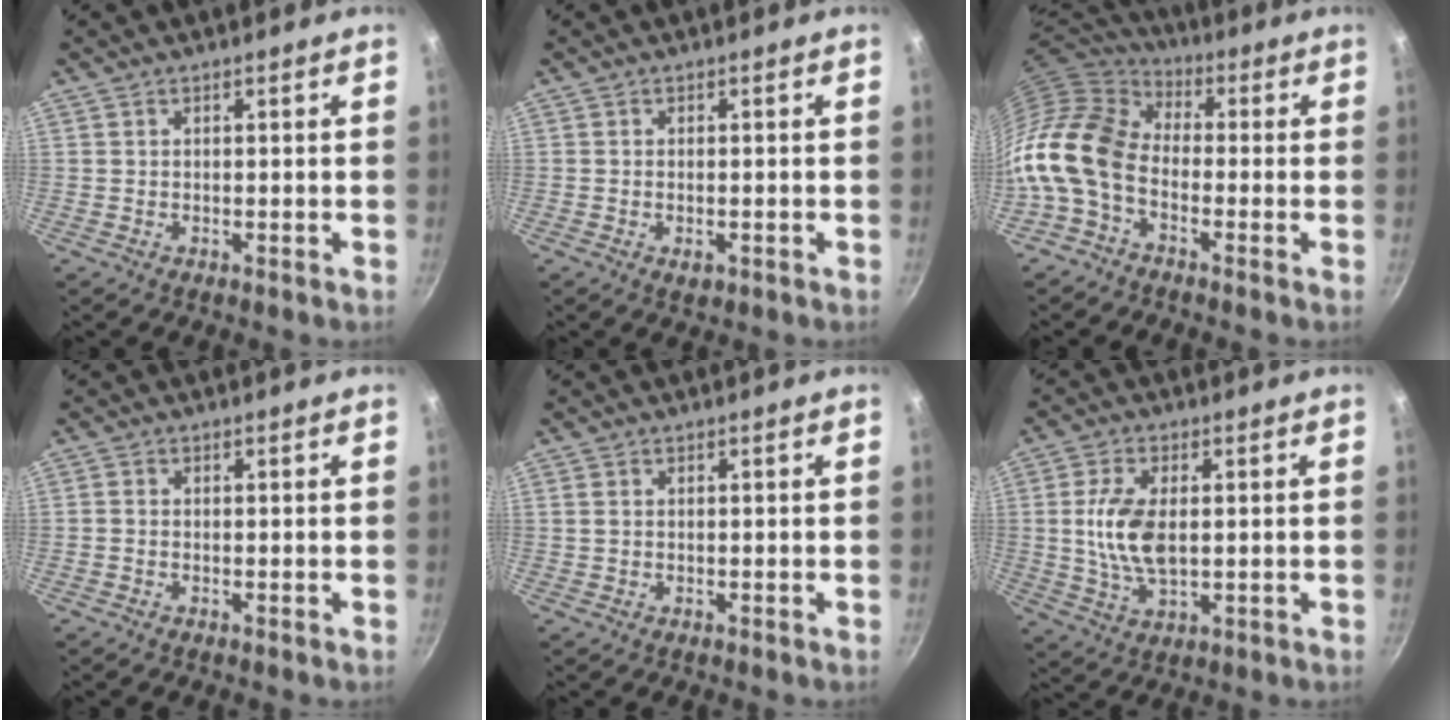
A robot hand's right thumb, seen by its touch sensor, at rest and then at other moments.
{"total": 2.3, "force": [-0.5, 1.3, 1.8], "torque": [-0.027, -0.006, -0.006]}
{"total": 15.8, "force": [-3.8, 10.4, 11.2], "torque": [-0.205, 0.045, -0.104]}
{"total": 0.6, "force": [-0.3, 0.4, 0.3], "torque": [-0.004, 0.002, -0.009]}
{"total": 0.9, "force": [0.2, 0.6, 0.5], "torque": [-0.010, 0.002, 0.004]}
{"total": 9.7, "force": [0.7, 5.1, 8.2], "torque": [-0.162, -0.002, 0.015]}